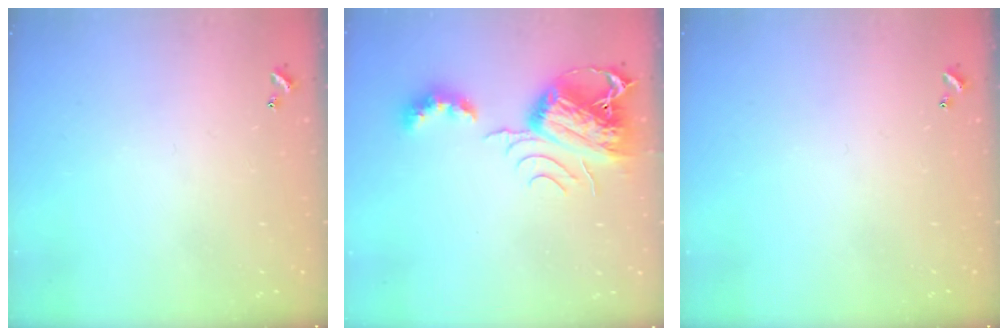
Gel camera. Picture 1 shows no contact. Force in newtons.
{"total": 10.9, "press": 10.8, "slide": 1.3}
{"total": 0.0}